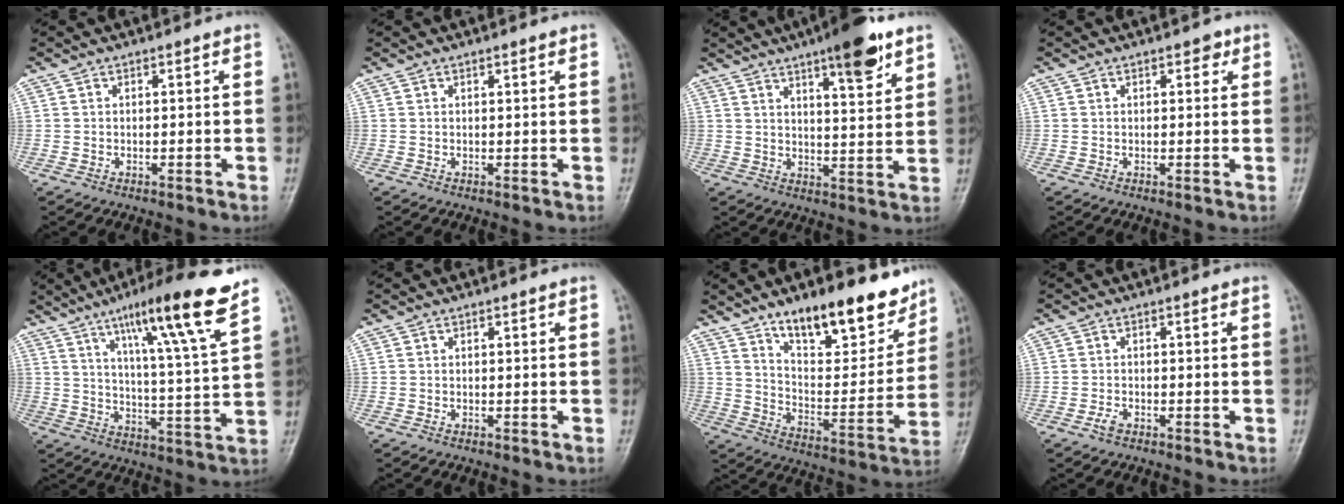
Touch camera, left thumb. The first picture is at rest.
{"total": 0.7, "force": [0.6, 0.0, 0.5], "torque": [-0.007, -0.004, 0.009]}
{"total": 11.4, "force": [7.1, 2.7, 8.5], "torque": [-0.106, -0.038, 0.103]}
{"total": 1.7, "force": [1.0, 1.0, 1.0], "torque": [-0.002, -0.001, 0.009]}
{"total": 16.8, "force": [10.5, 0.5, 13.1], "torque": [-0.197, -0.051, 0.164]}
{"total": 0.0}
{"total": 19.2, "force": [13.4, 7.3, 11.6], "torque": [-0.123, -0.082, 0.217]}
{"total": 1.3, "force": [-0.7, 0.7, 0.8], "torque": [-0.020, 0.001, -0.016]}